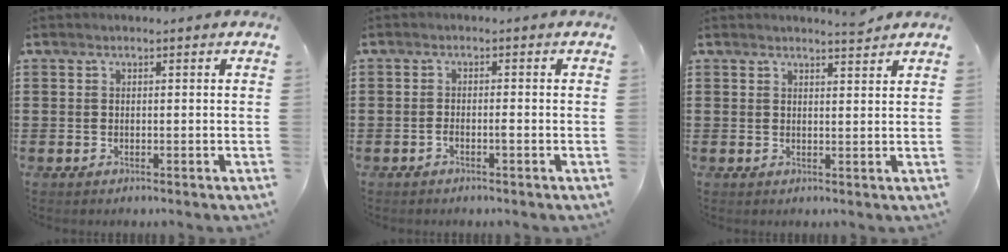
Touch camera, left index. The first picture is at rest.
{"total": 1.2, "force": [-0.7, 0.1, 0.9], "torque": [-0.019, -0.004, -0.012]}
{"total": 2.5, "force": [2.4, -0.1, 0.6], "torque": [-0.009, -0.006, 0.045]}